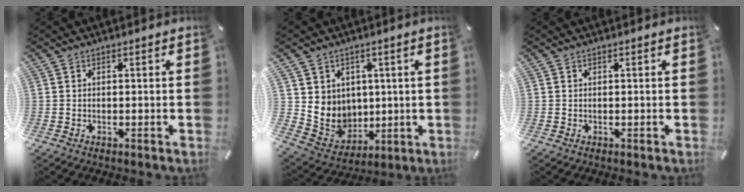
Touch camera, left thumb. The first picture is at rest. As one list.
[{"total": 8.5, "force": [2.6, 8.1, 0.2], "torque": [-0.023, -0.035, 0.061]}, {"total": 0.0}]